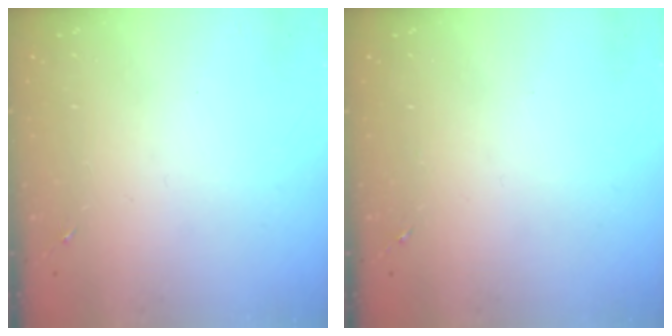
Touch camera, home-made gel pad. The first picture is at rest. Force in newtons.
{"total": 0.0}